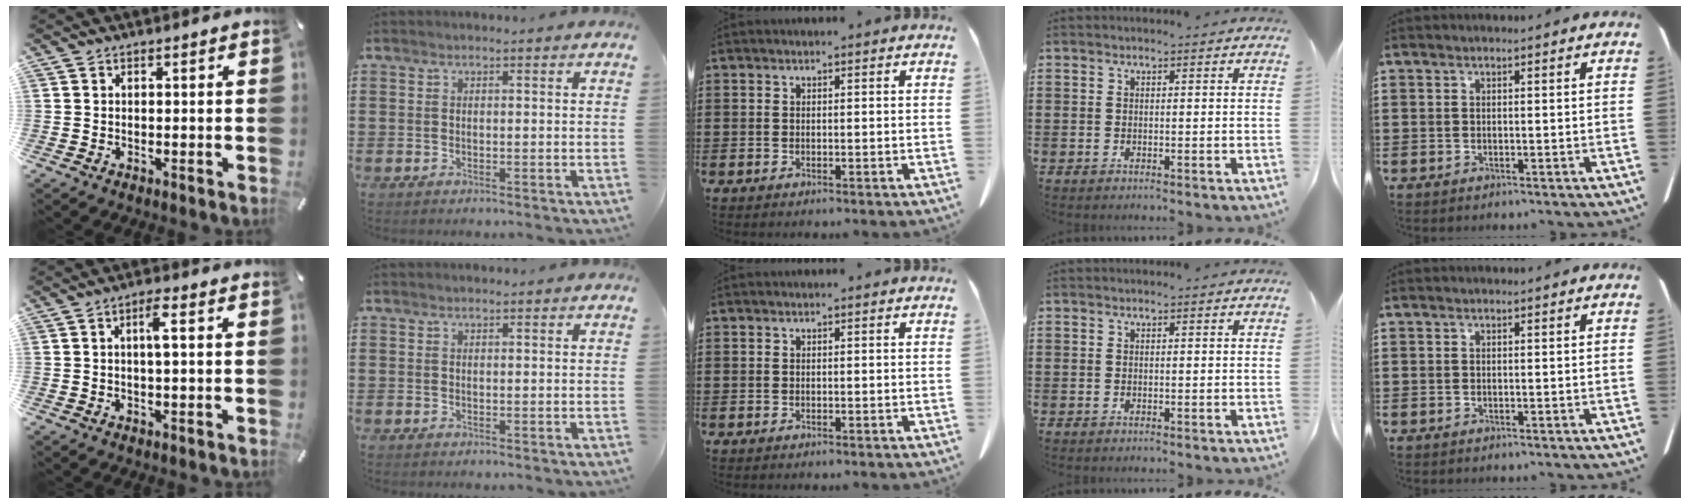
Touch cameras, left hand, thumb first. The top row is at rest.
{"thumb": {"total": 4.1, "force": [0.4, 0.9, 4.0], "torque": [-0.071, 0.005, 0.002]}, "index": {"total": 0.5, "force": [0.4, 0.2, 0.2], "torque": [-0.004, 0.001, 0.009]}}